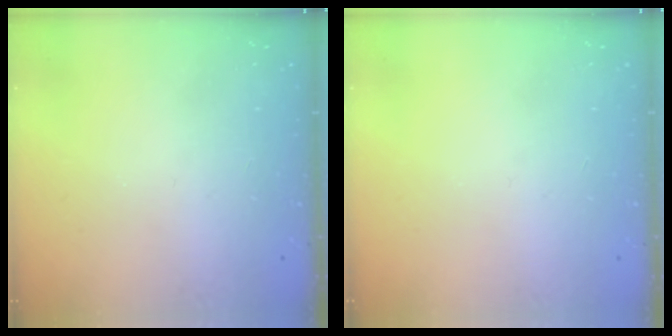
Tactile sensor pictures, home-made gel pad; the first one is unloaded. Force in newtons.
{"total": 0.0}